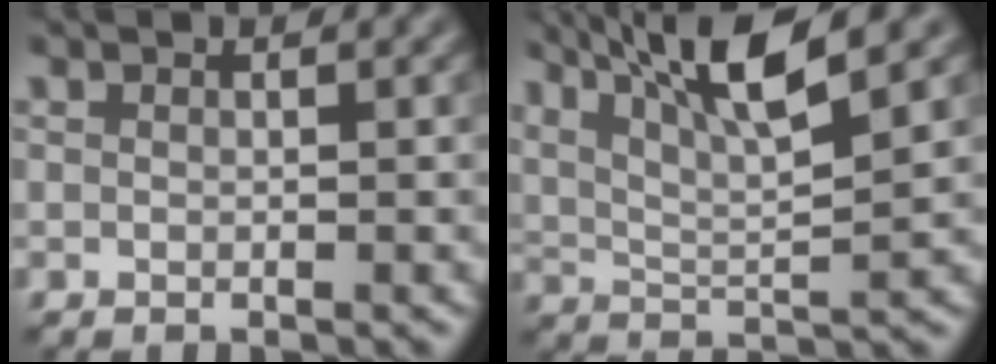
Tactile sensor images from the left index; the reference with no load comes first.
{"total": 8.4, "force": [5.0, 1.7, 6.5], "torque": [-0.116, 0.013, 0.093]}